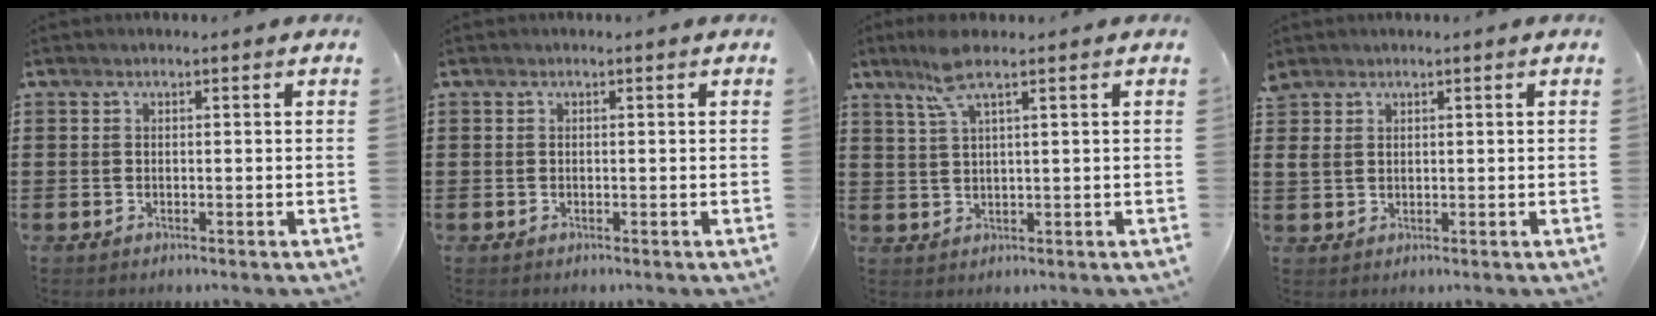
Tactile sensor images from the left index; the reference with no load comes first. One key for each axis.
{"total": 0.0}
{"total": 5.6, "fx": 3.4, "fy": 0.4, "fz": 4.4, "tx": -0.102, "ty": 0.003, "tz": 0.057}
{"total": 1.8, "fx": 1.3, "fy": 1.1, "fz": 0.5, "tx": -0.014, "ty": 0.005, "tz": 0.025}